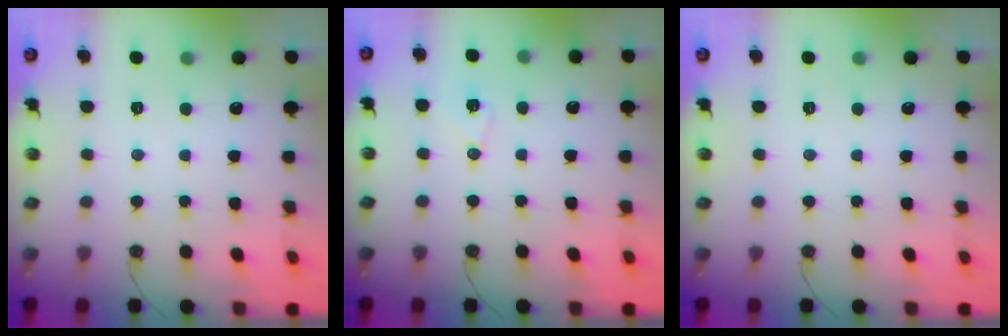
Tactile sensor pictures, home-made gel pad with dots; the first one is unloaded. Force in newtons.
{"total": 6.8, "press": 6.4, "slide": 2.4}
{"total": 0.0}